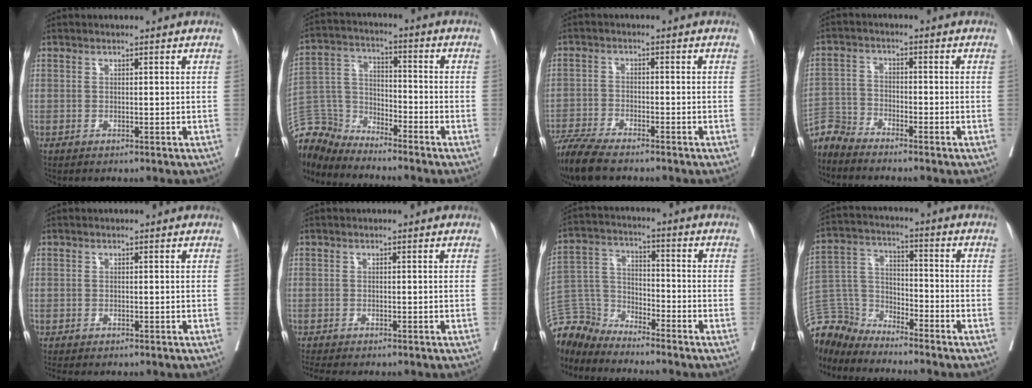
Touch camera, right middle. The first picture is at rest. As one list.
[{"total": 8.6, "force": [-8.6, 0.7, -1.0], "torque": [0.010, 0.025, -0.173]}, {"total": 8.0, "force": [-6.7, 1.2, 4.1], "torque": [-0.080, -0.025, -0.123]}, {"total": 4.4, "force": [-4.4, -0.1, -0.5], "torque": [0.008, -0.010, -0.089]}, {"total": 0.8, "force": [-0.7, 0.3, 0.1], "torque": [-0.012, -0.002, -0.014]}, {"total": 2.2, "force": [-2.1, 0.4, 0.7], "torque": [-0.019, -0.009, -0.034]}, {"total": 8.8, "force": [-8.7, 0.9, -0.6], "torque": [0.002, 0.020, -0.178]}, {"total": 10.2, "force": [-10.0, 1.7, -0.2], "torque": [-0.007, 0.027, -0.203]}]